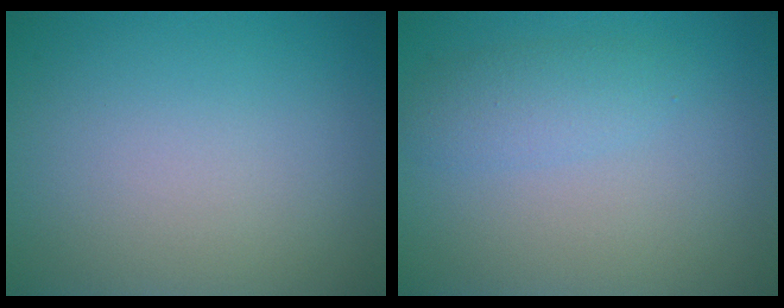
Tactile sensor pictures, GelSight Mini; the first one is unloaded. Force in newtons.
{"total": 2.1, "press": 2.1, "slide": 0.1}